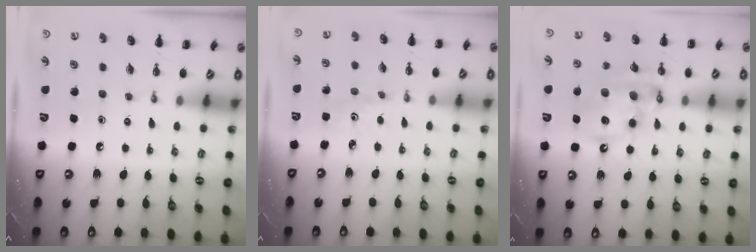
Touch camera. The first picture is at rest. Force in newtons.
{"total": 2.0, "press": 1.9, "slide": 0.7}
{"total": 13.4, "press": 13.1, "slide": 3.1}